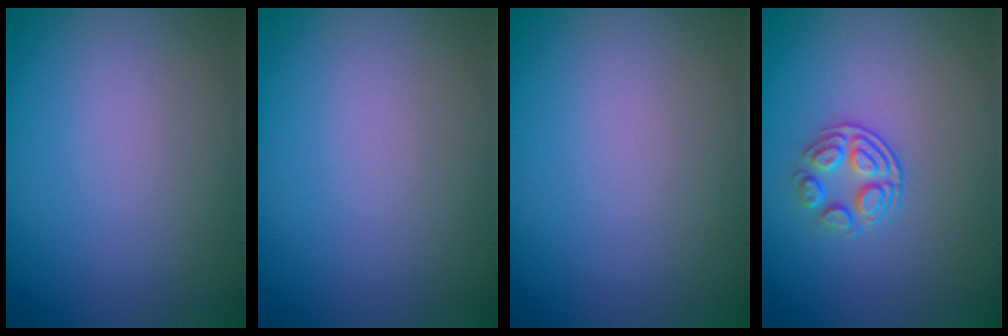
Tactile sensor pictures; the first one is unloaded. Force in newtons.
{"total": 0.0}
{"total": 0.0}
{"total": 2.4, "press": 1.8, "slide": 1.6}